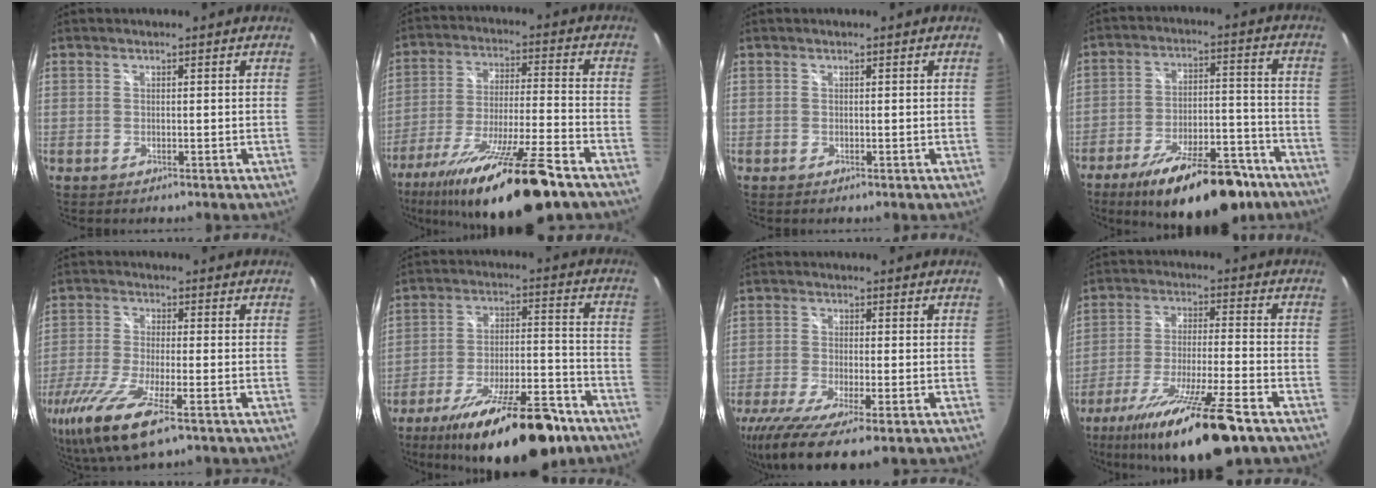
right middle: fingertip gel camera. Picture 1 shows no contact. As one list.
[{"total": 22.2, "force": [-16.1, 1.9, 15.1], "torque": [-0.280, -0.046, -0.267]}, {"total": 0.0}, {"total": 21.0, "force": [-15.3, 7.3, 12.4], "torque": [-0.198, -0.006, -0.216]}, {"total": 15.1, "force": [-8.6, 3.6, 12.0], "torque": [-0.256, -0.056, -0.161]}, {"total": 22.8, "force": [-16.7, 6.7, 14.0], "torque": [-0.233, -0.023, -0.246]}, {"total": 11.7, "force": [-7.4, 2.3, 8.7], "torque": [-0.189, -0.054, -0.131]}, {"total": 19.3, "force": [-13.7, 1.7, 13.5], "torque": [-0.253, -0.044, -0.231]}]